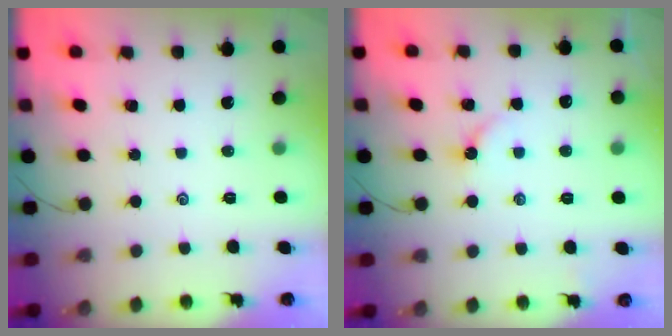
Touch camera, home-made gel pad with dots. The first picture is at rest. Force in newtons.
{"total": 2.5, "press": 2.4, "slide": 0.4}